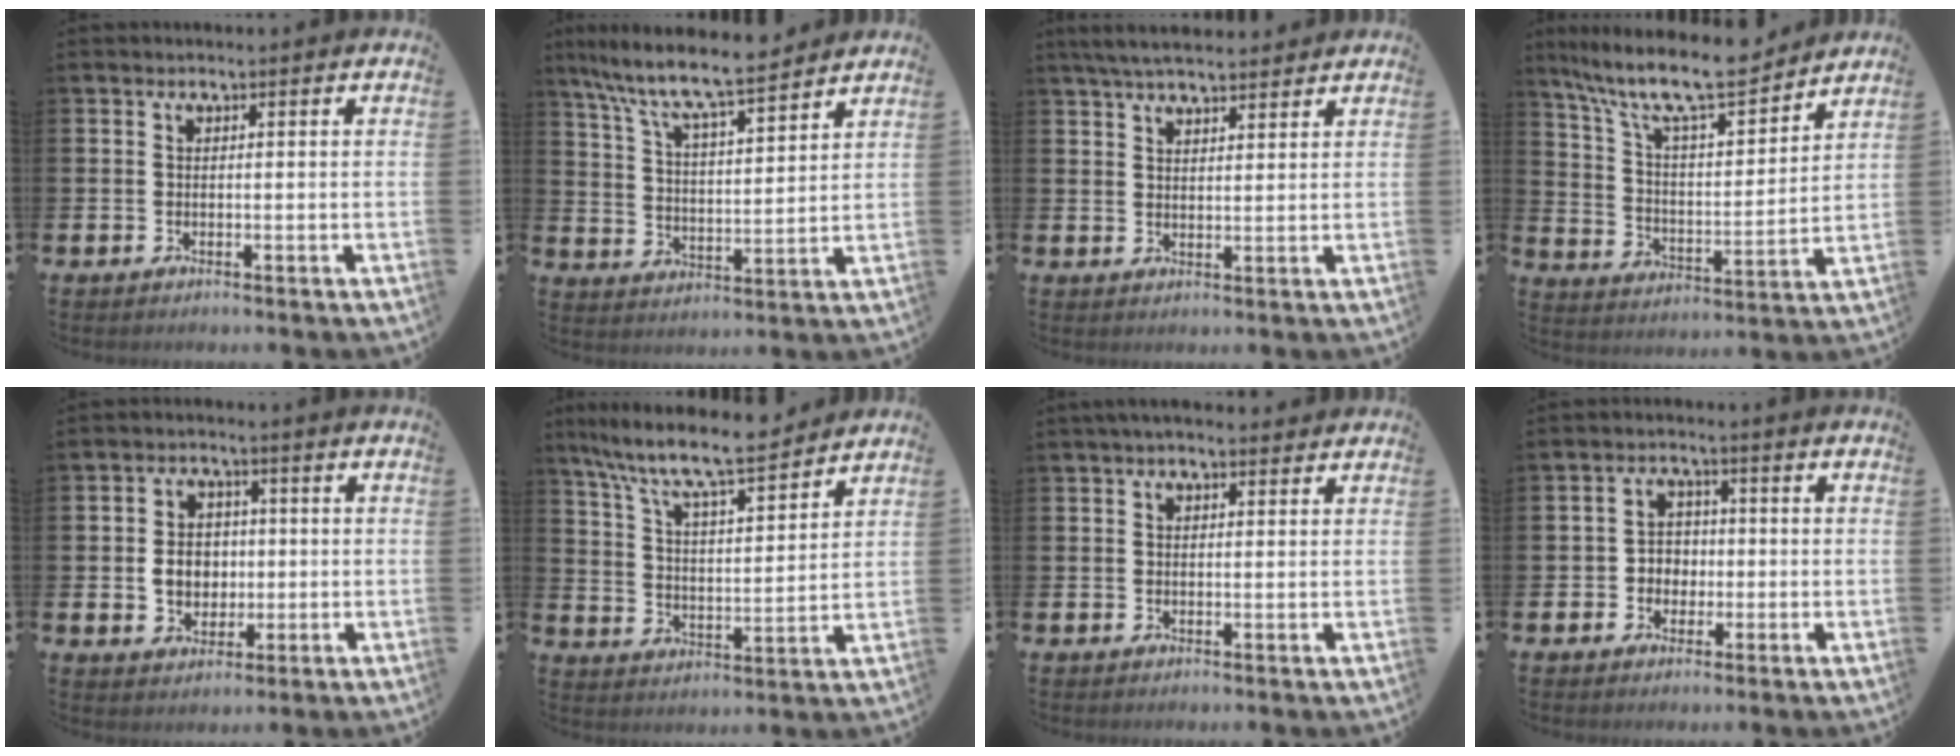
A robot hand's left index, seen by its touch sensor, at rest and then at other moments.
{"total": 8.6, "force": [8.0, 0.6, 3.0], "torque": [-0.096, -0.058, 0.138]}
{"total": 5.1, "force": [4.8, 1.0, 1.5], "torque": [-0.037, -0.013, 0.088]}
{"total": 11.6, "force": [10.2, 2.0, 5.1], "torque": [-0.125, -0.069, 0.174]}
{"total": 4.8, "force": [-0.1, 4.1, 2.5], "torque": [-0.037, 0.006, -0.010]}
{"total": 9.1, "force": [8.4, 0.9, 3.2], "torque": [-0.095, -0.064, 0.143]}
{"total": 2.3, "force": [2.0, 0.7, 1.0], "torque": [-0.019, 0.001, 0.036]}
{"total": 3.0, "force": [-0.7, 2.7, 0.9], "torque": [-0.013, 0.002, -0.022]}